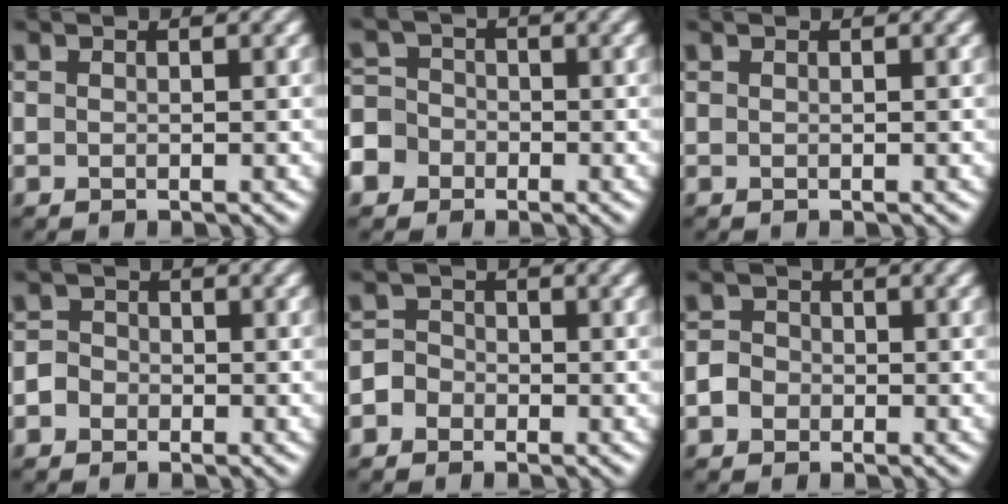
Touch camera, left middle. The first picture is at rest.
{"total": 6.8, "force": [-3.4, 5.7, 1.5], "torque": [-0.037, 0.000, -0.088]}
{"total": 0.0}
{"total": 2.2, "force": [-0.9, 2.0, 0.4], "torque": [0.014, 0.013, -0.033]}
{"total": 2.7, "force": [-1.4, 2.3, 0.3], "torque": [0.016, 0.010, -0.039]}
{"total": 2.3, "force": [-0.8, 2.1, 0.6], "torque": [0.007, 0.009, -0.027]}